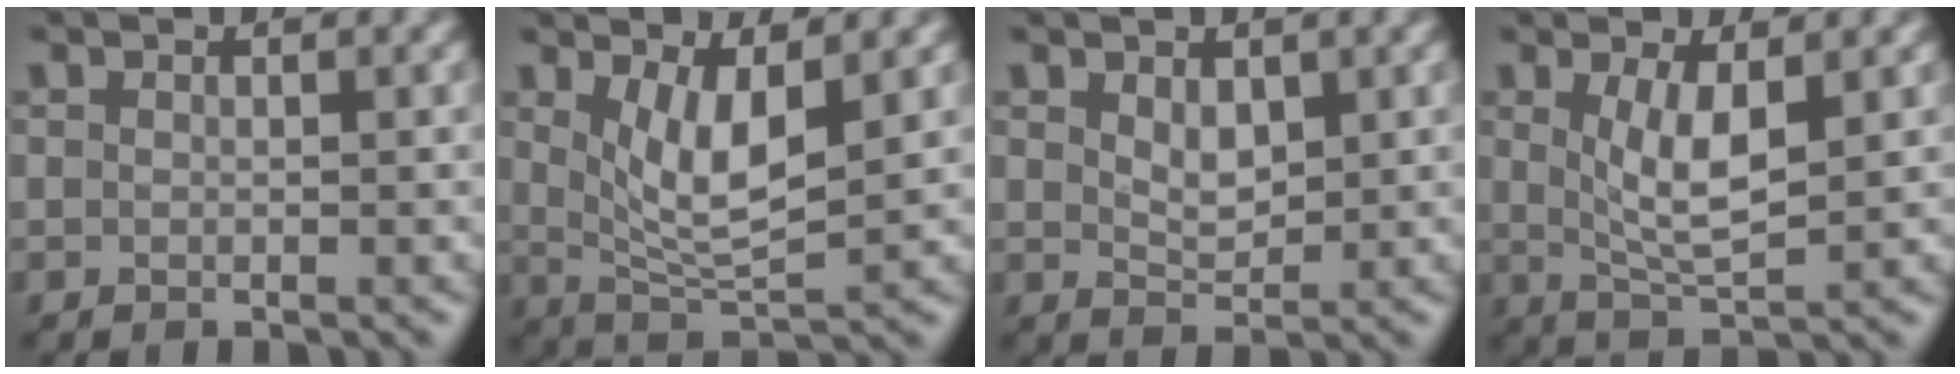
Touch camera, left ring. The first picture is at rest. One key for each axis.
{"total": 4.8, "fx": 1.3, "fy": 1.6, "fz": 4.3, "tx": -0.082, "ty": -0.015, "tz": 0.033}
{"total": 1.8, "fx": 0.7, "fy": 1.1, "fz": 1.3, "tx": -0.025, "ty": -0.004, "tz": 0.020}
{"total": 4.2, "fx": 0.6, "fy": 1.2, "fz": 3.9, "tx": -0.076, "ty": -0.008, "tz": 0.018}